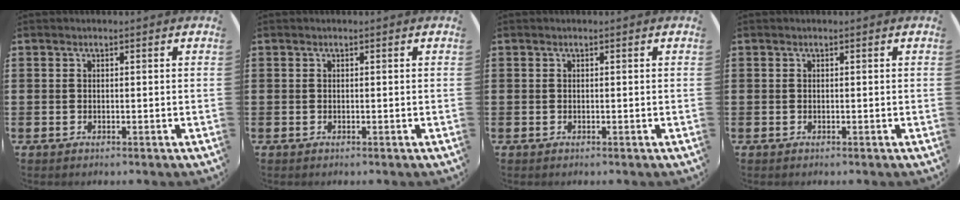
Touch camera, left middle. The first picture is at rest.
{"total": 0.0}
{"total": 0.0}
{"total": 0.0}